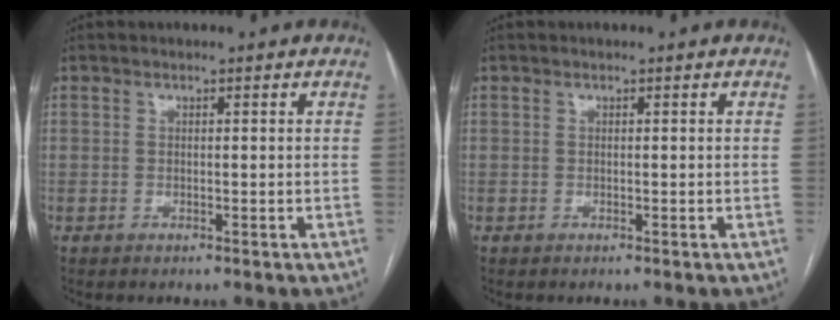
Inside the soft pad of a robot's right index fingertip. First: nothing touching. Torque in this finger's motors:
{"motor_torque": [0.00, 0.00, 0.00, 0.00]}